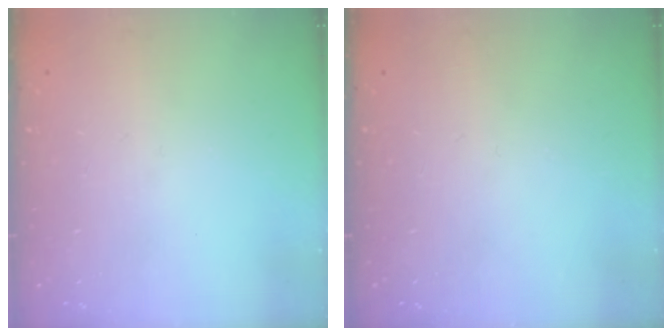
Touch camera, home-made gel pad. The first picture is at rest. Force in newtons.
{"total": 0.0}